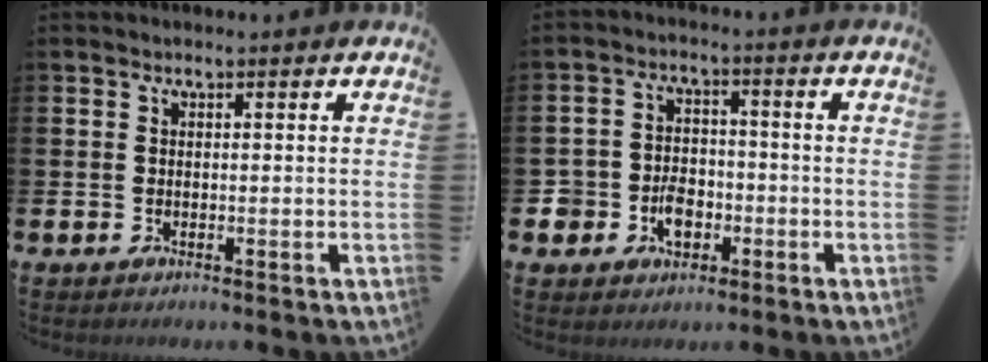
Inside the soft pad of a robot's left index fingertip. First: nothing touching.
{"total": 4.6, "force": [-1.8, 3.7, 2.1], "torque": [-0.035, 0.002, -0.038]}